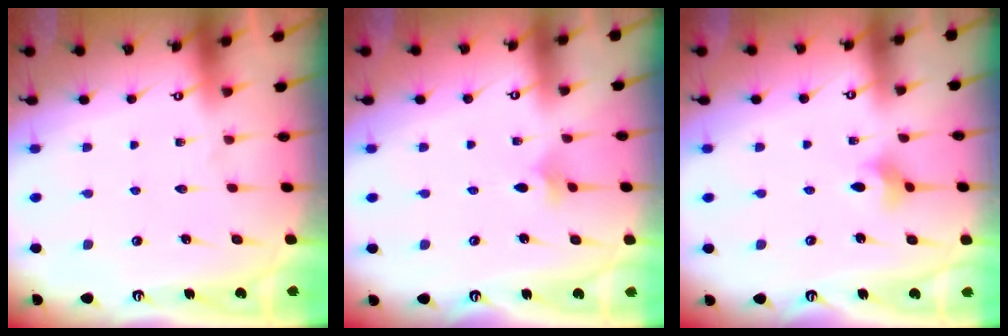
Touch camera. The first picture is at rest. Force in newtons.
{"total": 2.0, "press": 1.9, "slide": 0.5}
{"total": 2.9, "press": 2.8, "slide": 0.8}